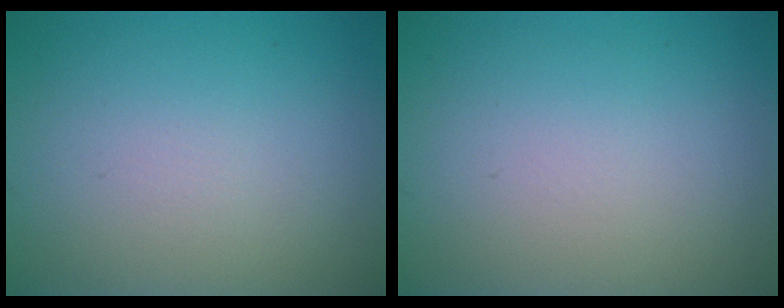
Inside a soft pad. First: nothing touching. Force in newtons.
{"total": 0.0}